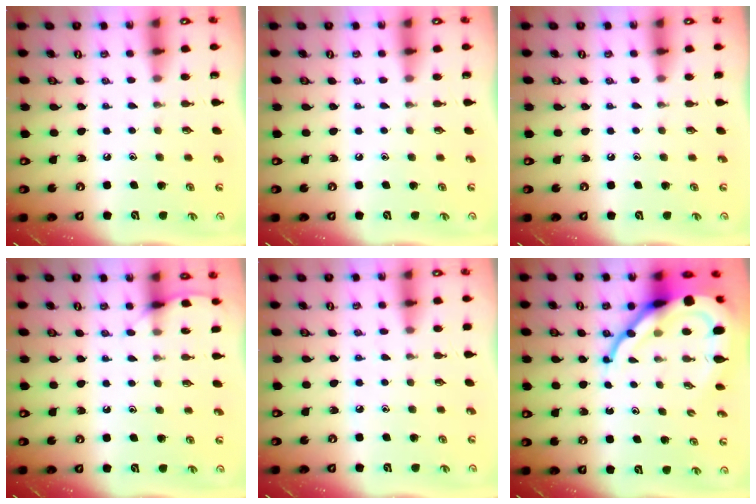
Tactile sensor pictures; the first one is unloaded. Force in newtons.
{"total": 0.0}
{"total": 0.0}
{"total": 6.8, "press": 6.8, "slide": 0.7}
{"total": 5.2, "press": 5.2, "slide": 0.7}
{"total": 16.8, "press": 16.7, "slide": 1.7}